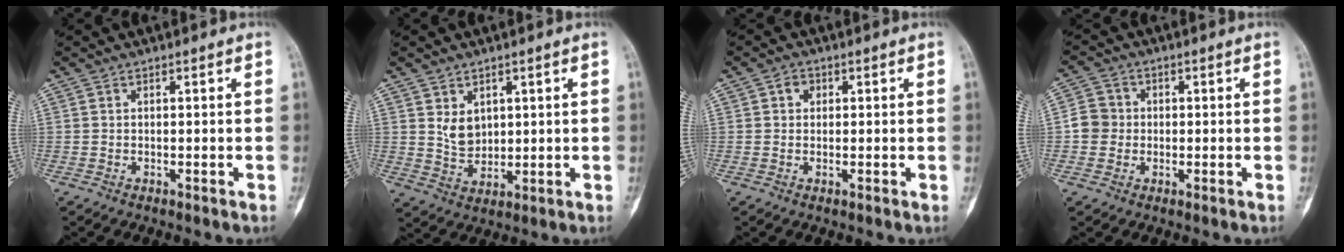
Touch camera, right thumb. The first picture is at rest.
{"total": 5.1, "force": [1.9, 3.8, 2.9], "torque": [-0.035, -0.021, 0.045]}
{"total": 2.2, "force": [0.6, 1.8, 1.1], "torque": [-0.009, 0.001, 0.006]}
{"total": 4.7, "force": [-0.3, 4.5, 1.3], "torque": [-0.007, 0.008, -0.014]}